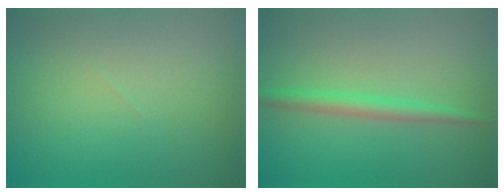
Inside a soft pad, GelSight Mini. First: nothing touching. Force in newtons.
{"total": 2.2, "press": 2.2, "slide": 0.1}